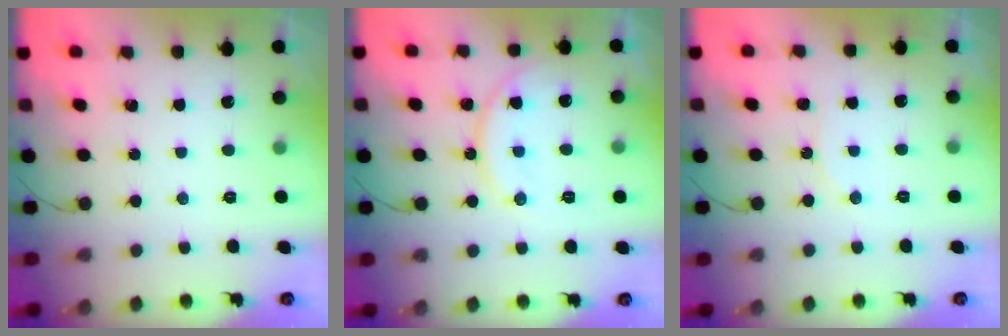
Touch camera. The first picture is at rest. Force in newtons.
{"total": 11.8, "press": 11.8, "slide": 0.2}
{"total": 5.6, "press": 5.5, "slide": 0.4}